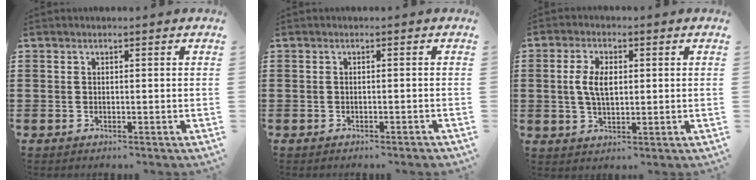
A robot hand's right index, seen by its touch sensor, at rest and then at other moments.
{"total": 0.6, "force": [-0.6, 0.0, 0.2], "torque": [-0.006, -0.003, -0.011]}
{"total": 5.1, "force": [0.5, 2.7, 4.4], "torque": [-0.096, 0.009, 0.004]}